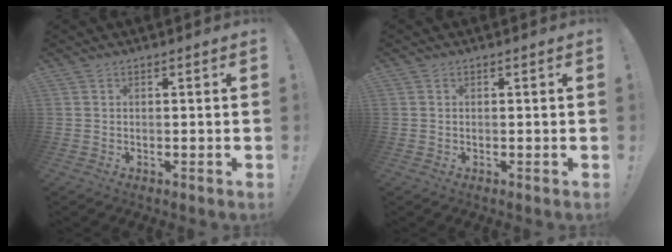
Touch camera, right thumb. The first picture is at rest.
{"total": 0.0}